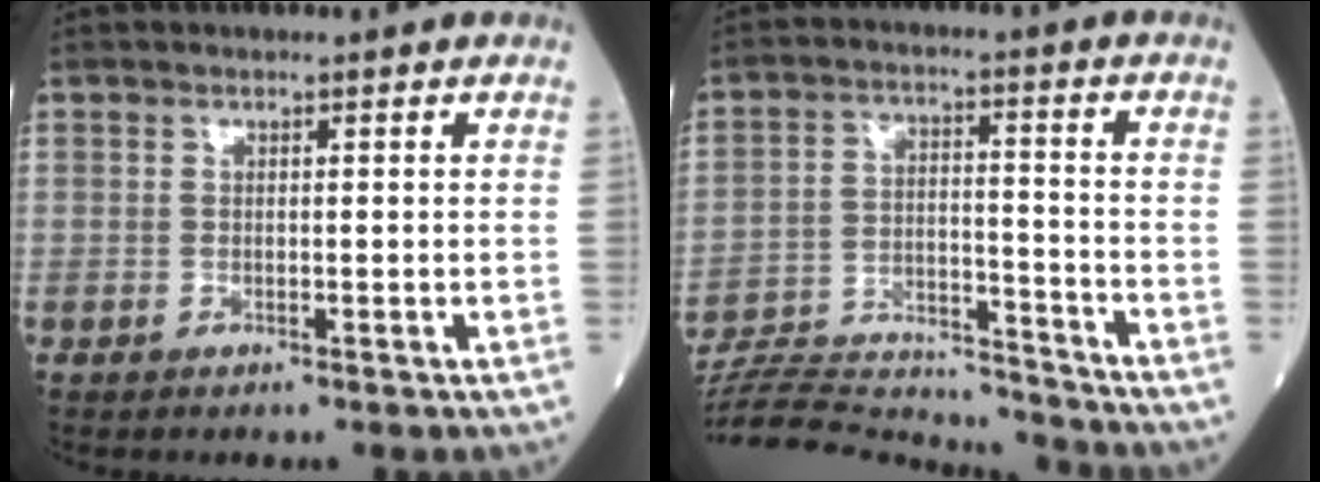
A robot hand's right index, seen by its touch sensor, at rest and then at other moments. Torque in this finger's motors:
{"motor_torque": [-0.62, -0.70, -0.76, -0.21]}